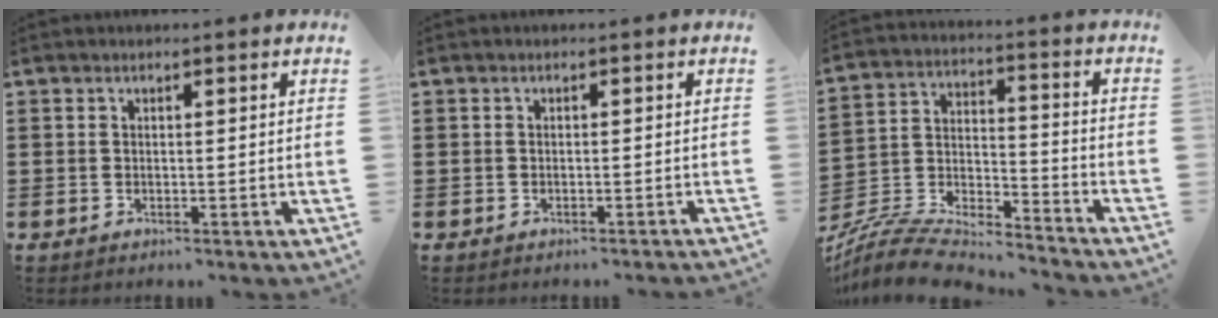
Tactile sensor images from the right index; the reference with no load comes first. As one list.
[{"total": 0.9, "force": [-0.9, 0.1, -0.1], "torque": [0.002, 0.001, -0.019]}, {"total": 7.5, "force": [-7.1, 1.7, 1.5], "torque": [-0.047, 0.001, -0.146]}]